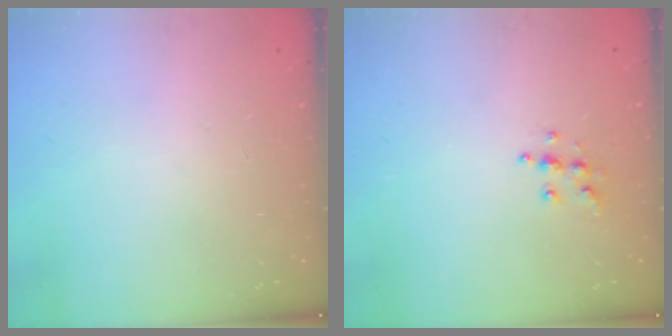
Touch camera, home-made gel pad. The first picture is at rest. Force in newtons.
{"total": 5.9, "press": 5.9, "slide": 0.2}